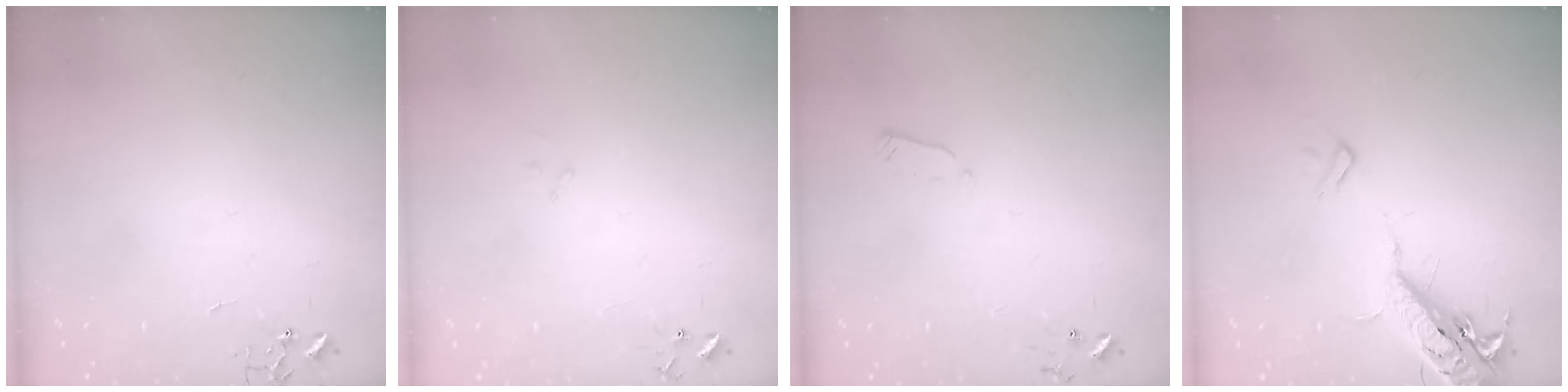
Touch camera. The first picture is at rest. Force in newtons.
{"total": 7.8, "press": 7.8, "slide": 0.7}
{"total": 3.5, "press": 3.4, "slide": 1.0}
{"total": 18.4, "press": 18.0, "slide": 4.0}